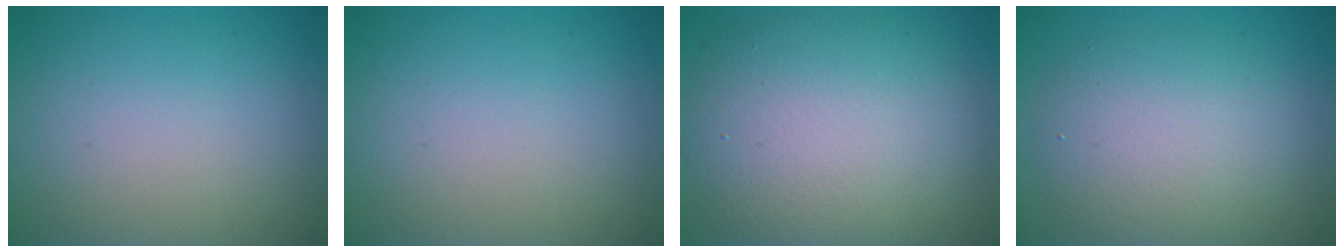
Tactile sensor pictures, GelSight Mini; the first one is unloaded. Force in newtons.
{"total": 0.0}
{"total": 10.7, "press": 10.7, "slide": 0.5}
{"total": 6.0, "press": 6.0, "slide": 0.3}